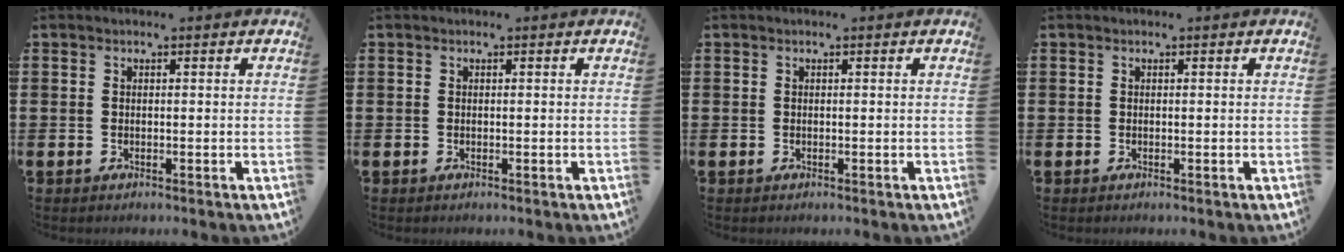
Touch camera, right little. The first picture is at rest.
{"total": 0.0}
{"total": 0.0}
{"total": 0.0}